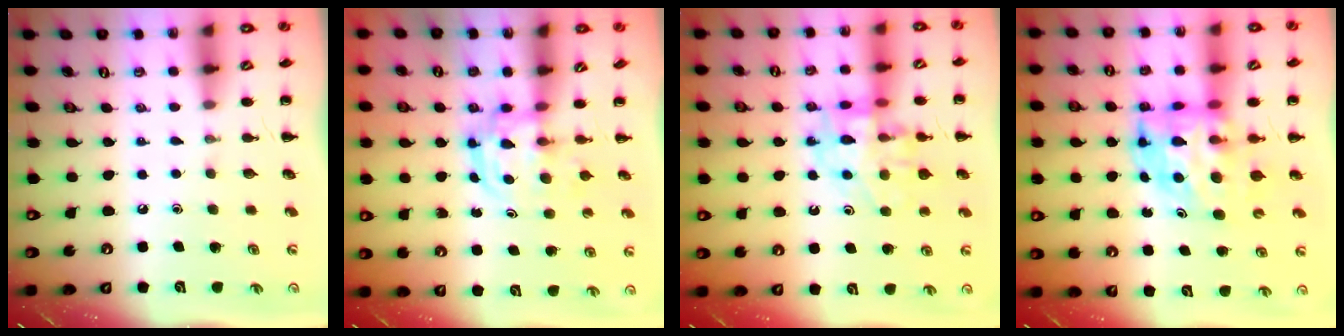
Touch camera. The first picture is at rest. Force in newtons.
{"total": 3.1, "press": 3.1, "slide": 0.3}
{"total": 14.9, "press": 14.6, "slide": 2.8}
{"total": 9.3, "press": 8.9, "slide": 2.8}